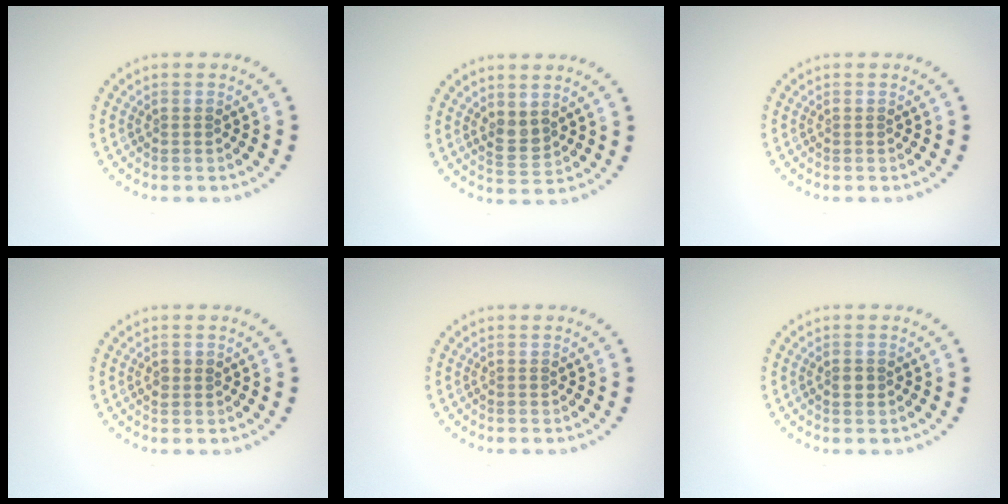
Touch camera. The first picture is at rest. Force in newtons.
{"total": 1.7, "press": 1.6, "slide": 0.7}
{"total": 0.0}
{"total": 1.0, "press": 1.0, "slide": 0.0}
{"total": 0.0}
{"total": 1.0, "press": 1.0, "slide": 0.0}